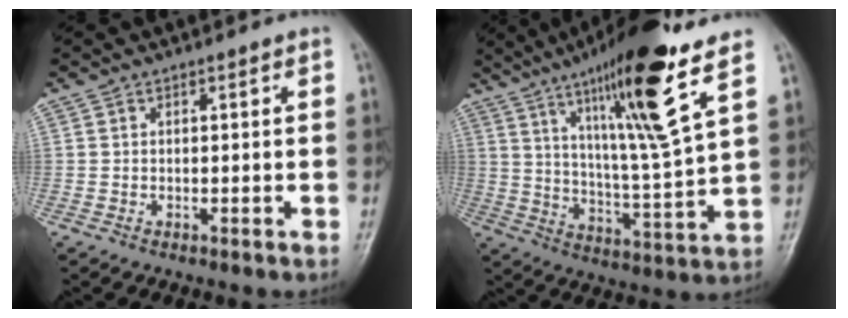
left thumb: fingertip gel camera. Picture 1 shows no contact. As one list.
[{"total": 19.3, "force": [10.9, 1.5, 15.8], "torque": [-0.255, -0.055, 0.184]}]